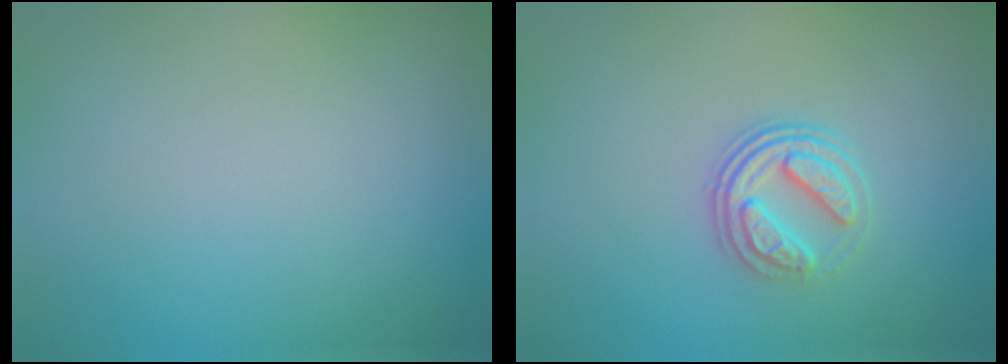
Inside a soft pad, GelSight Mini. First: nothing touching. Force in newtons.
{"total": 3.1, "press": 2.6, "slide": 1.7}